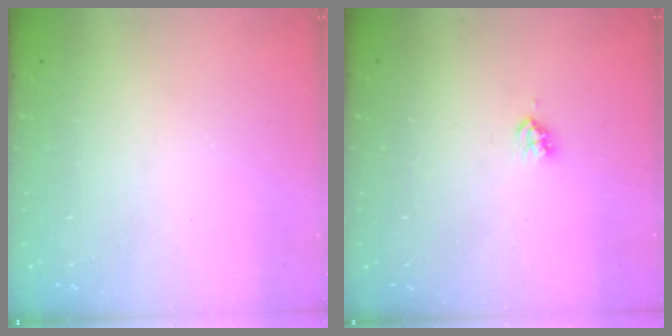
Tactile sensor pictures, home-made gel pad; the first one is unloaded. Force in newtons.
{"total": 3.1, "press": 3.1, "slide": 0.4}